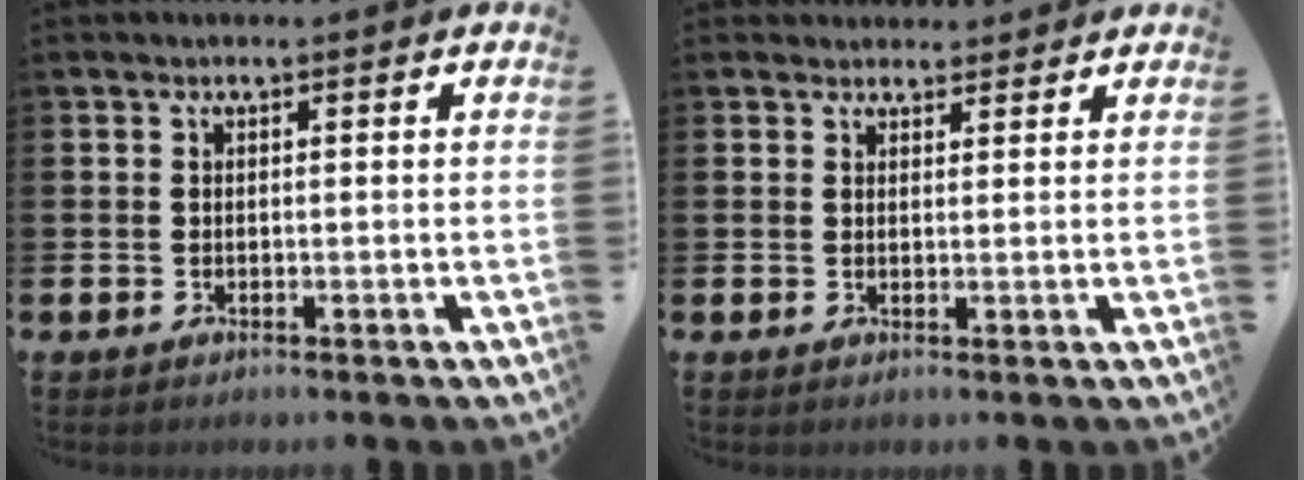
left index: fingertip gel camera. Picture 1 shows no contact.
{"total": 2.4, "force": [2.3, 0.9, -0.2], "torque": [0.009, -0.008, 0.040]}